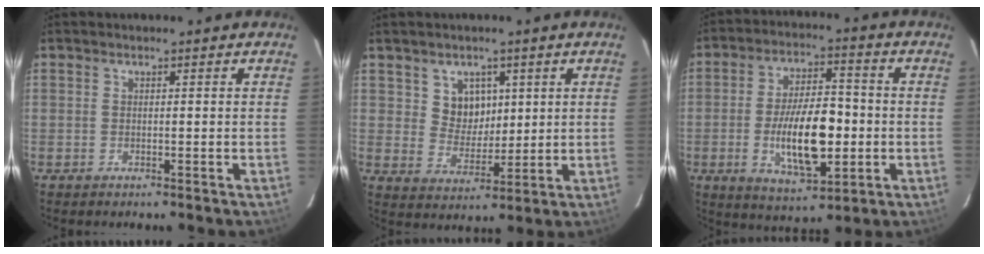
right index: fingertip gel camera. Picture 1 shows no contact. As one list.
[{"total": 6.2, "force": [2.5, 5.4, 1.8], "torque": [-0.028, 0.007, 0.054]}, {"total": 14.7, "force": [-2.9, 6.5, 12.9], "torque": [-0.233, -0.001, -0.037]}]